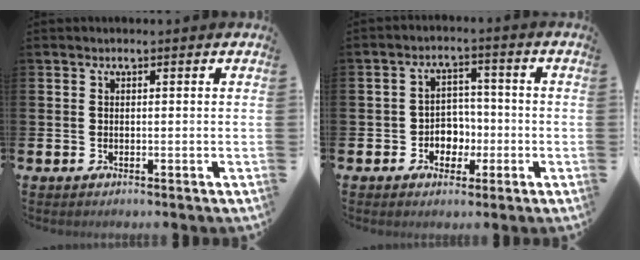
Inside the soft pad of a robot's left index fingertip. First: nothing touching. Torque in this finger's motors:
{"motor_torque": [0.10, 0.16, 0.17, 0.03]}